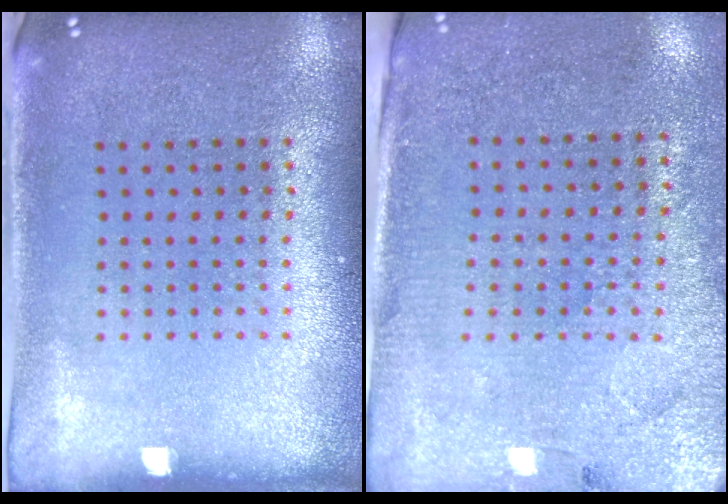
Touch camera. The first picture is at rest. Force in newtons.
{"total": 2.9, "press": 2.7, "slide": 1.1}